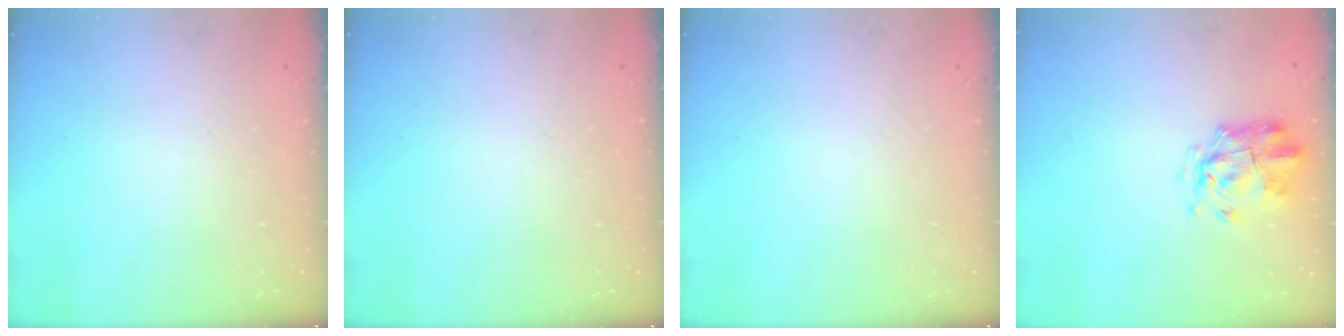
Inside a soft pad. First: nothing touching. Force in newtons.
{"total": 0.0}
{"total": 0.0}
{"total": 3.3, "press": 3.0, "slide": 1.5}